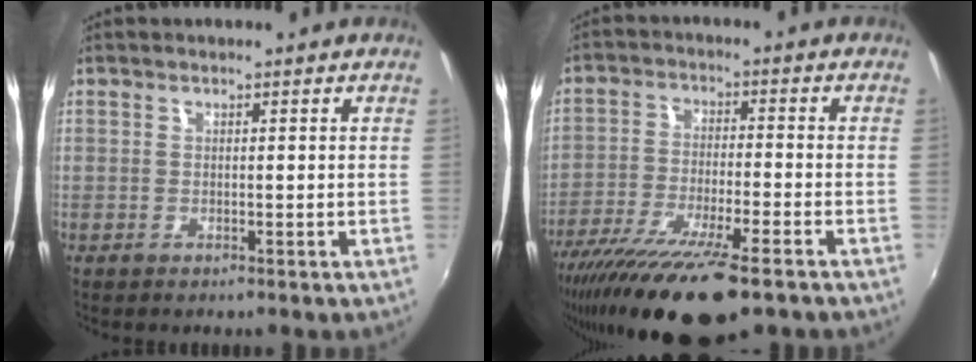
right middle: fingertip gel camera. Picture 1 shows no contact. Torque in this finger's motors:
{"motor_torque": [1.25, -0.88, 0.80, 0.21]}